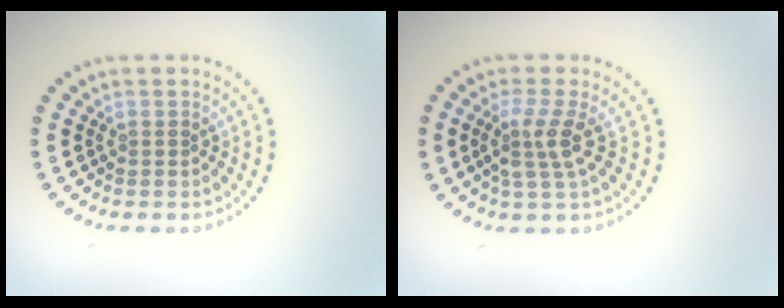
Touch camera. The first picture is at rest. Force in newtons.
{"total": 2.7, "press": 2.0, "slide": 1.8}